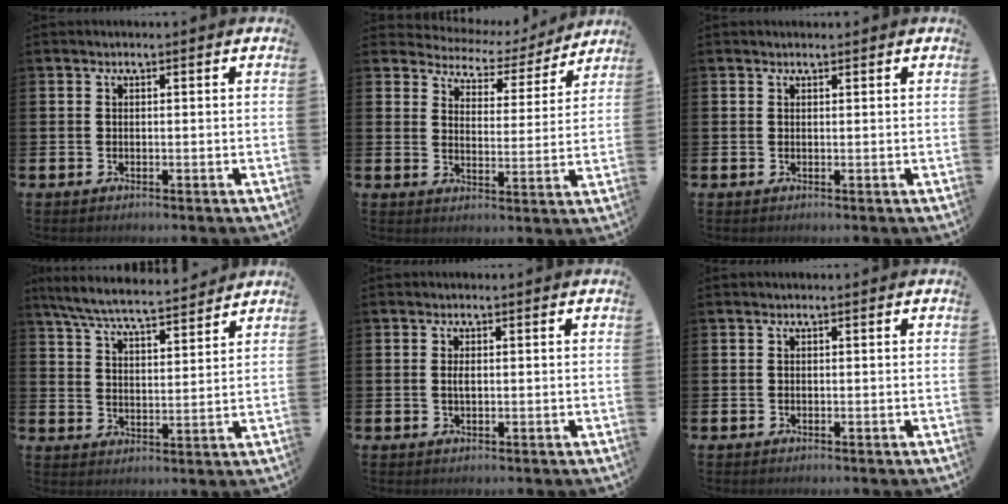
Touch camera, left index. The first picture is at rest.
{"total": 4.0, "force": [3.5, 1.8, 0.3], "torque": [-0.028, -0.035, 0.053]}
{"total": 0.5, "force": [0.5, 0.1, 0.0], "torque": [0.008, -0.003, 0.007]}
{"total": 6.6, "force": [6.2, 0.6, 2.0], "torque": [-0.062, -0.040, 0.108]}
{"total": 1.1, "force": [0.0, 0.5, 1.0], "torque": [-0.019, 0.003, -0.001]}
{"total": 0.0}